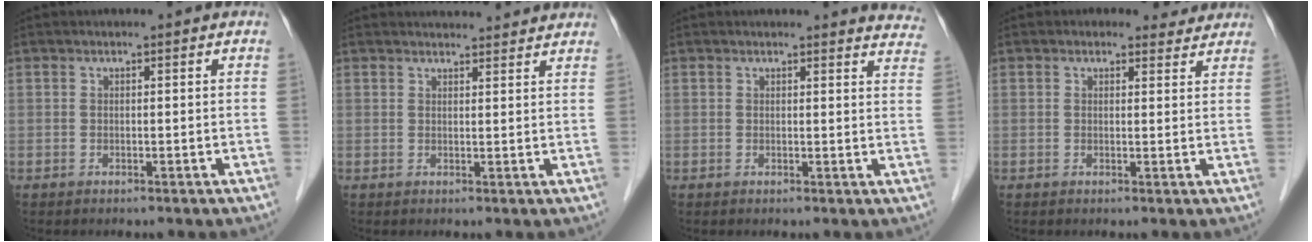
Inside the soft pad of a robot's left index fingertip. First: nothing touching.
{"total": 6.5, "force": [6.3, 1.0, 1.2], "torque": [-0.011, 0.017, 0.065]}
{"total": 9.1, "force": [9.0, 1.1, 0.9], "torque": [0.021, -0.051, 0.059]}
{"total": 2.8, "force": [2.4, 1.5, 0.1], "torque": [0.000, 0.004, 0.020]}